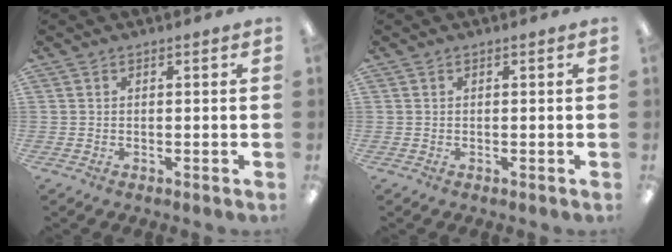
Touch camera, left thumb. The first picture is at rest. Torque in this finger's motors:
{"motor_torque": [-0.01, -0.01, 0.03, -0.03, 0.00]}